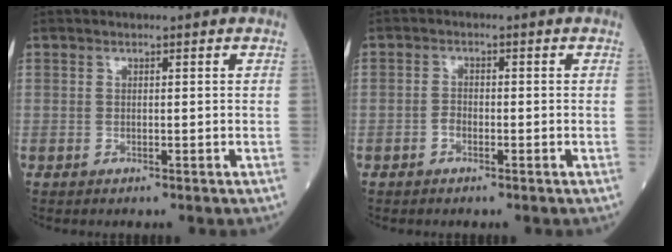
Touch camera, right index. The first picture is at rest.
{"total": 1.5, "force": [-0.7, 0.8, 1.0], "torque": [-0.016, 0.005, -0.013]}